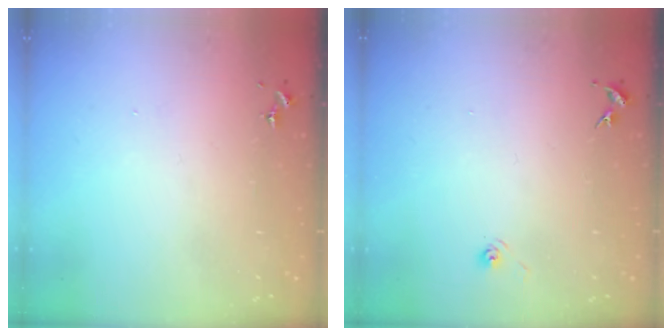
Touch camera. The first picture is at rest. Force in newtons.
{"total": 3.2, "press": 2.7, "slide": 1.8}